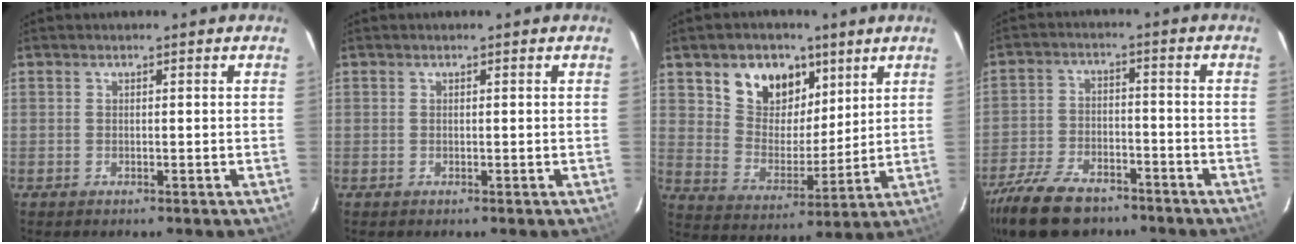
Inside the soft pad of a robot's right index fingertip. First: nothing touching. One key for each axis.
{"total": 0.0}
{"total": 12.5, "fx": 6.9, "fy": 8.8, "fz": 5.7, "tx": -0.114, "ty": 0.016, "tz": 0.130}
{"total": 16.5, "fx": -12.2, "fy": 7.8, "fz": 8.0, "tx": -0.193, "ty": -0.017, "tz": -0.212}